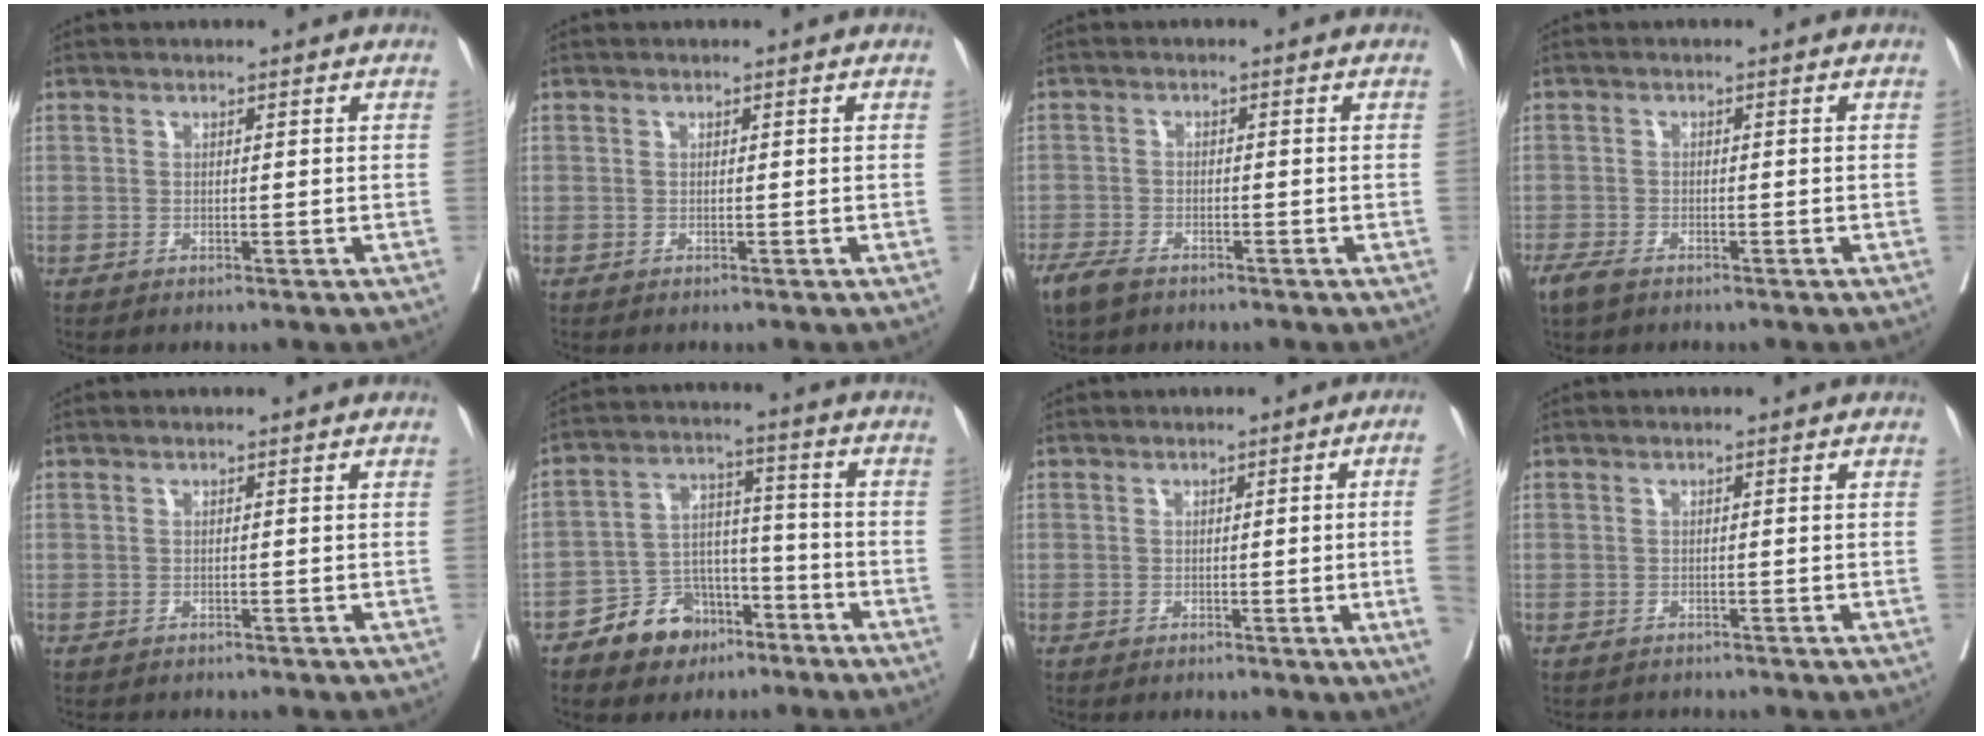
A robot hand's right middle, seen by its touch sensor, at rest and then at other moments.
{"total": 0.0}
{"total": 4.8, "force": [-3.7, 1.8, 2.5], "torque": [-0.053, -0.009, -0.062]}
{"total": 3.9, "force": [-2.9, 1.4, 2.2], "torque": [-0.048, -0.010, -0.048]}
{"total": 1.8, "force": [-1.6, 0.6, 0.4], "torque": [-0.015, -0.004, -0.020]}
{"total": 9.1, "force": [-6.0, 6.0, 3.3], "torque": [-0.058, 0.020, -0.101]}
{"total": 9.0, "force": [-1.1, -2.9, 8.5], "torque": [-0.089, -0.018, -0.013]}
{"total": 2.1, "force": [-2.0, 0.7, 0.1], "torque": [-0.006, -0.005, -0.029]}